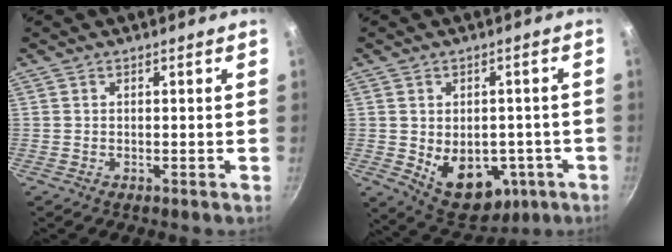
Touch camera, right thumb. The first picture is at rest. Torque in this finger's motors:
{"motor_torque": [-0.29, 0.79, 0.05, 0.03, 0.10]}